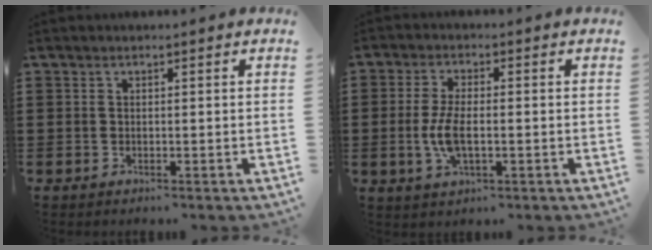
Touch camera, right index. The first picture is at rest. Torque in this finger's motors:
{"motor_torque": [1.11, 1.03, 0.14, 0.03]}